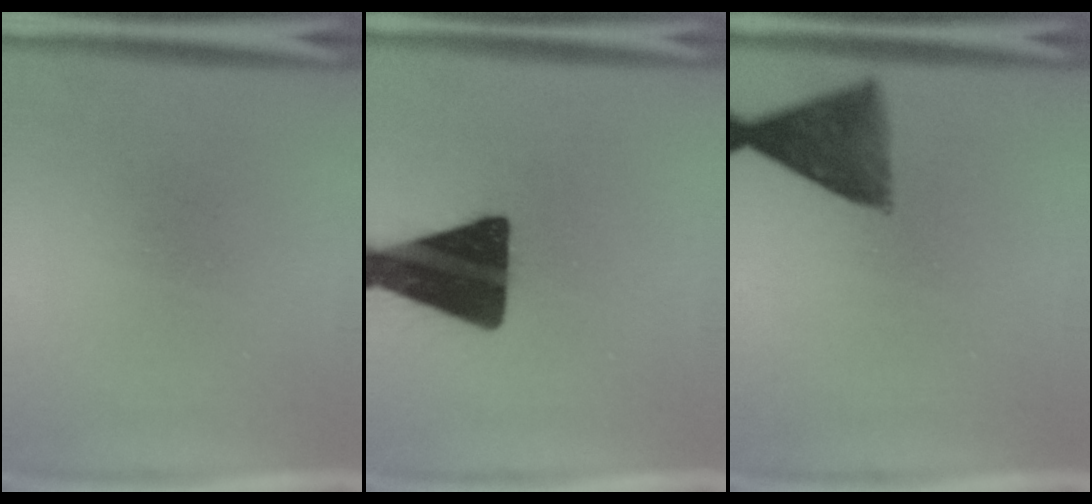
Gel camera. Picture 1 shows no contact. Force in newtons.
{"total": 19.6}
{"total": 8.7}